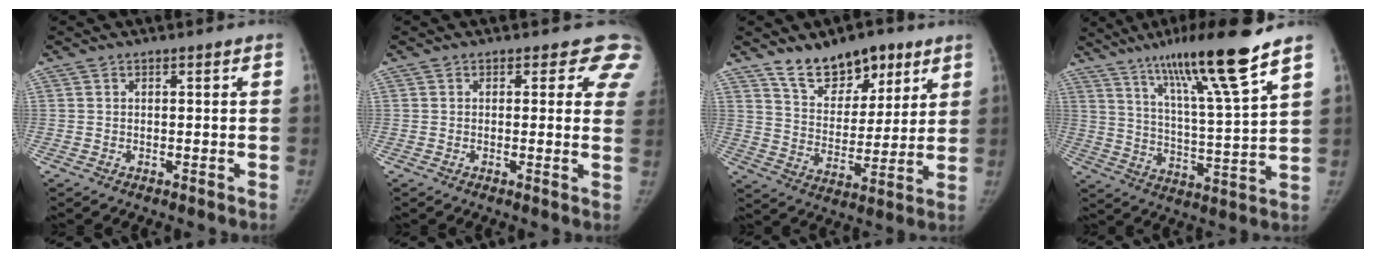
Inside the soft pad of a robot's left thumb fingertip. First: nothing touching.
{"total": 5.9, "force": [4.6, 3.3, 1.8], "torque": [0.028, -0.015, 0.021]}
{"total": 13.5, "force": [9.2, 7.6, 6.2], "torque": [-0.054, -0.056, 0.160]}
{"total": 17.2, "force": [11.7, 0.7, 12.6], "torque": [-0.199, -0.055, 0.195]}